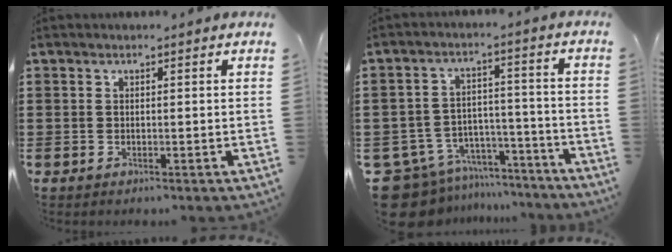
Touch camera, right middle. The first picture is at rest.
{"total": 9.5, "force": [-8.4, 4.2, 1.4], "torque": [-0.047, 0.034, -0.164]}